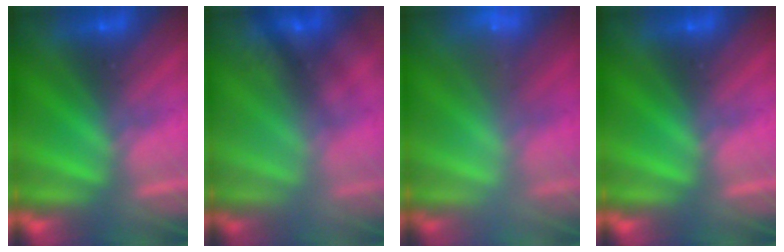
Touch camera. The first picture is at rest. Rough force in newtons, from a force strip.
{"total": 2.5}
{"total": 2.3}
{"total": 0.0}